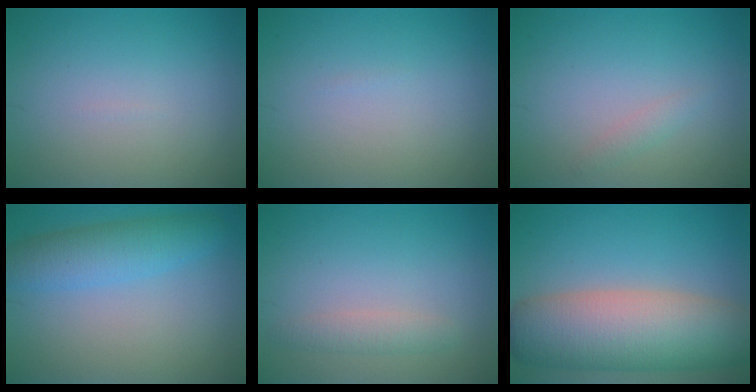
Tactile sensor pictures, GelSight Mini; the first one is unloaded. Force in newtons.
{"total": 0.0}
{"total": 1.0, "press": 0.9, "slide": 0.1}
{"total": 4.3, "press": 4.3, "slide": 0.1}
{"total": 1.6, "press": 1.6, "slide": 0.0}
{"total": 10.8, "press": 10.8, "slide": 1.0}